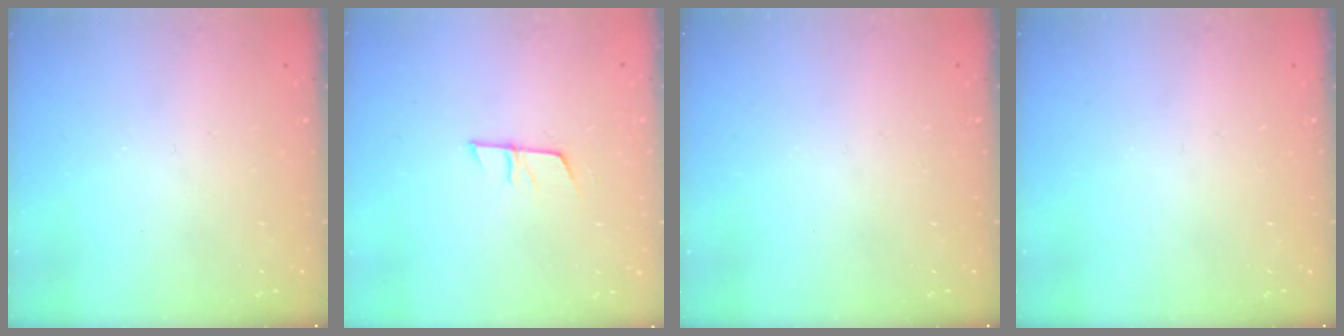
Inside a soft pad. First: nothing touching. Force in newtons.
{"total": 7.2, "press": 7.1, "slide": 0.5}
{"total": 0.0}
{"total": 0.0}